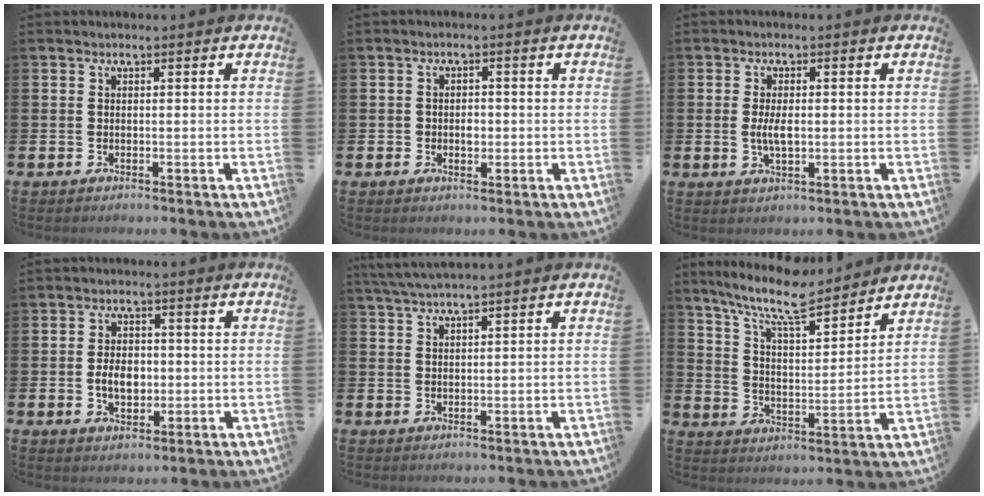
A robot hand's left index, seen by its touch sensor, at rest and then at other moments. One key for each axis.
{"total": 1.7, "fx": -0.2, "fy": 1.3, "fz": 1.0, "tx": 0.003, "ty": -0.004, "tz": -0.010}
{"total": 3.3, "fx": 0.0, "fy": 1.4, "fz": 3.0, "tx": -0.052, "ty": 0.000, "tz": -0.002}
{"total": 4.5, "fx": -0.4, "fy": 3.1, "fz": 3.2, "tx": -0.041, "ty": 0.001, "tz": -0.015}
{"total": 2.8, "fx": 2.6, "fy": -0.2, "fz": 1.2, "tx": -0.029, "ty": -0.003, "tz": 0.048}
{"total": 10.3, "fx": 9.0, "fy": 1.9, "fz": 4.7, "tx": -0.113, "ty": -0.049, "tz": 0.158}